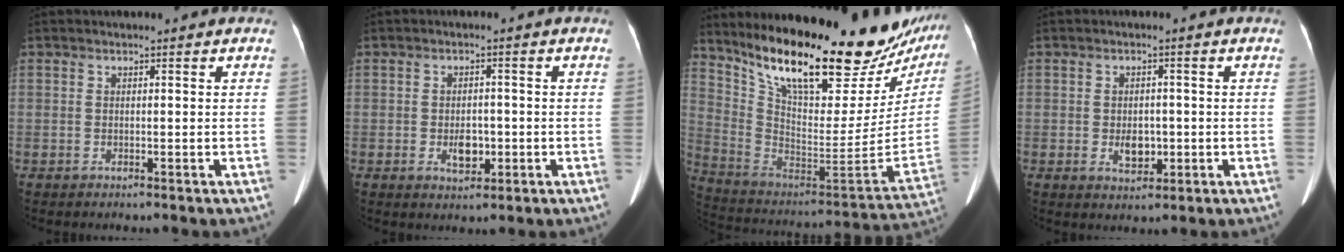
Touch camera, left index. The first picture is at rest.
{"total": 3.4, "force": [-0.9, 2.0, 2.5], "torque": [-0.042, 0.002, -0.007]}
{"total": 31.5, "force": [25.6, 8.1, 16.5], "torque": [-0.276, -0.066, 0.368]}
{"total": 3.4, "force": [-0.7, 2.2, 2.5], "torque": [-0.043, 0.002, -0.002]}